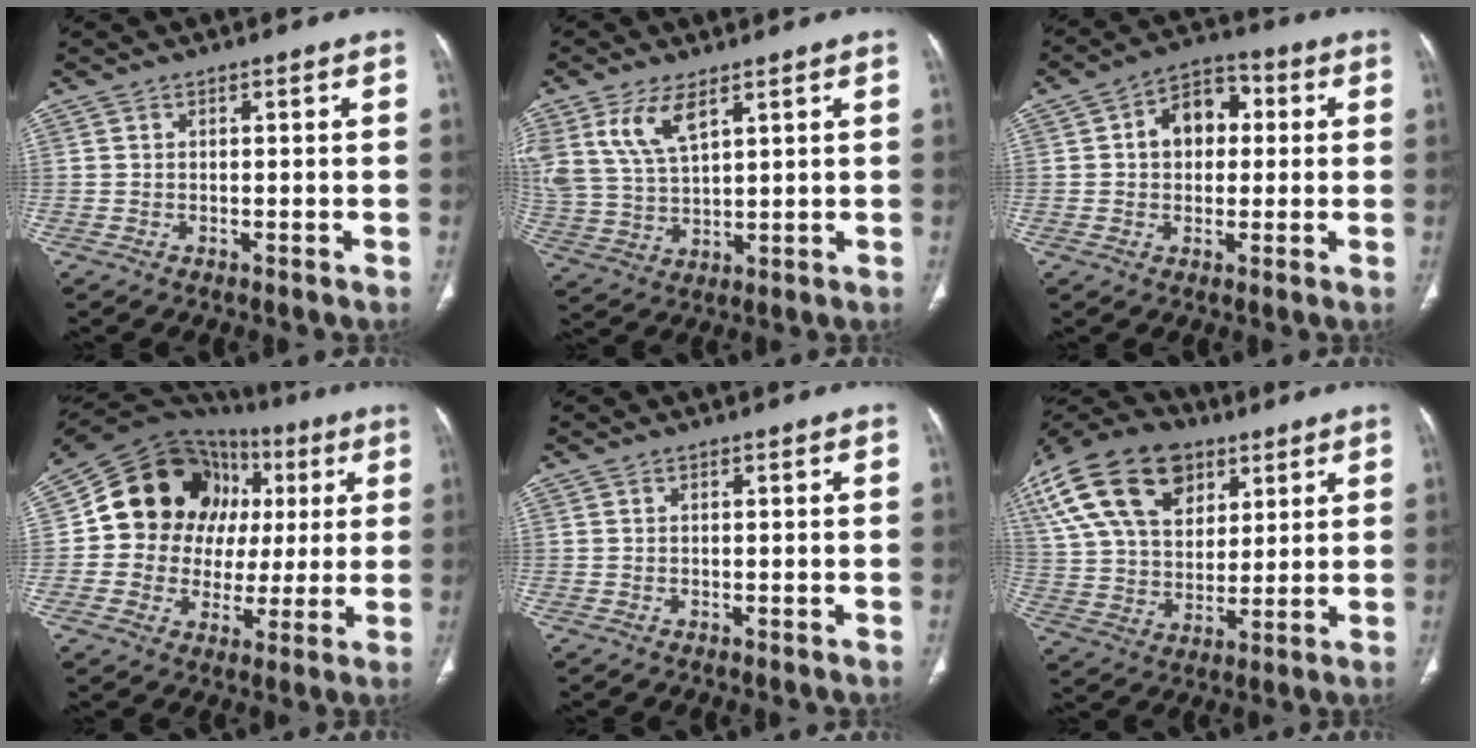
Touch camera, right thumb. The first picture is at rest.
{"total": 9.7, "force": [5.3, 4.4, 6.8], "torque": [-0.141, -0.013, 0.117]}
{"total": 9.6, "force": [1.4, 6.9, 6.6], "torque": [-0.070, 0.022, 0.015]}
{"total": 21.6, "force": [4.6, 18.1, 11.0], "torque": [-0.113, 0.043, 0.083]}
{"total": 0.0}
{"total": 27.3, "force": [12.6, 17.8, 16.5], "torque": [-0.359, 0.034, 0.234]}